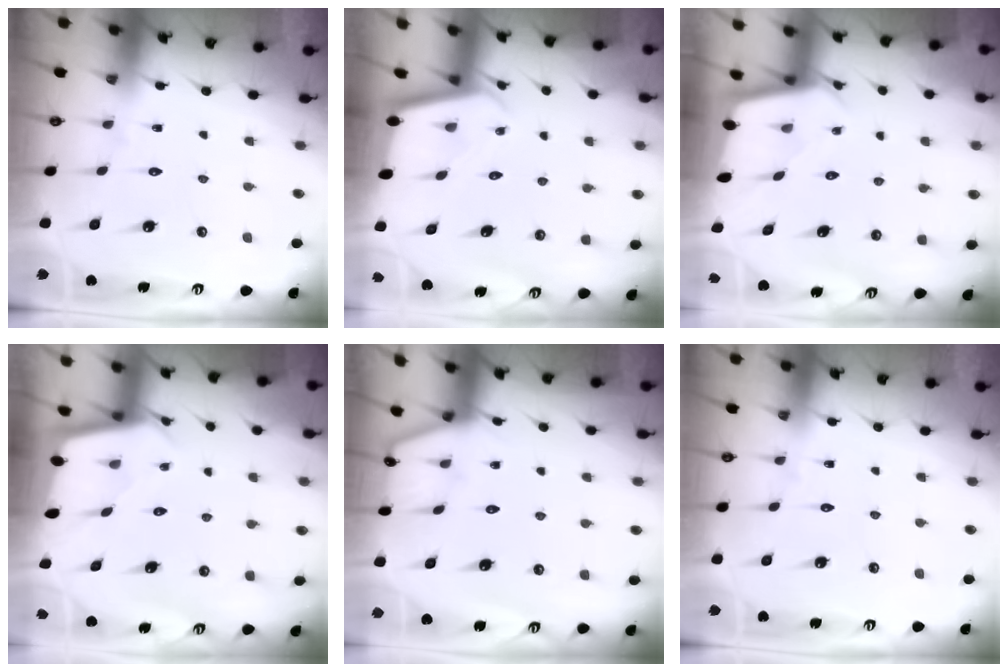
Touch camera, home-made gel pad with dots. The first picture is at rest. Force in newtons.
{"total": 1.9, "press": 1.9, "slide": 0.1}
{"total": 2.5, "press": 2.5, "slide": 0.1}
{"total": 2.2, "press": 2.2, "slide": 0.2}
{"total": 2.5, "press": 2.4, "slide": 0.3}
{"total": 0.0}